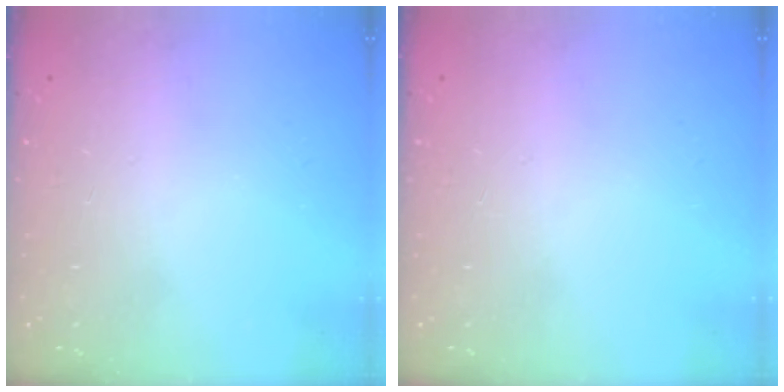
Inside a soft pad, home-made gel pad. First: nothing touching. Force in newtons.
{"total": 0.0}